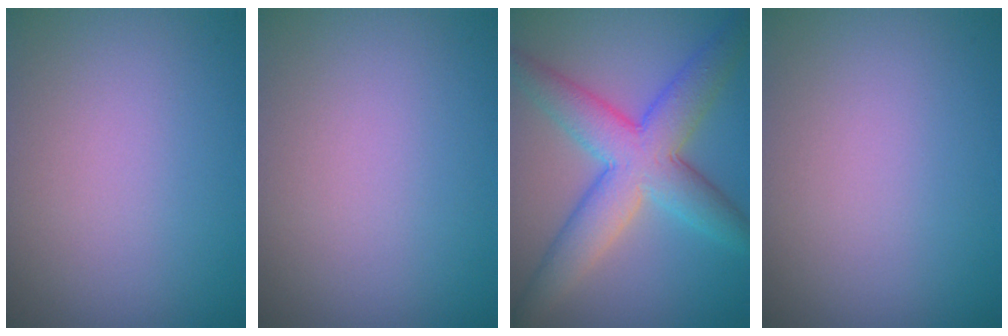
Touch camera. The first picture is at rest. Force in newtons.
{"total": 0.0}
{"total": 7.8, "press": 7.8, "slide": 0.2}
{"total": 0.0}